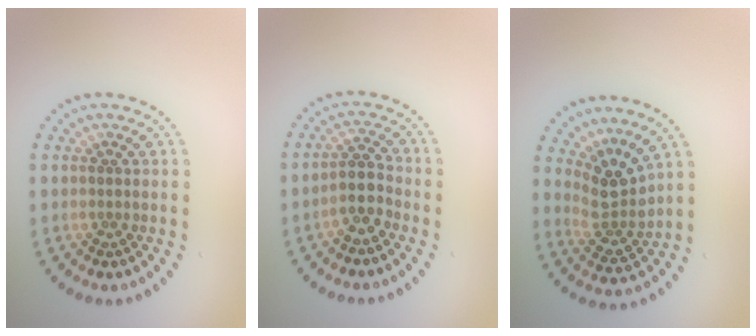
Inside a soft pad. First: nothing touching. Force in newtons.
{"total": 2.6, "press": 2.1, "slide": 1.5}
{"total": 3.3, "press": 2.4, "slide": 2.2}